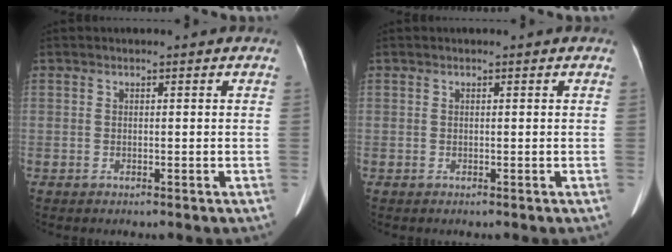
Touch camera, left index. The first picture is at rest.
{"total": 0.0}